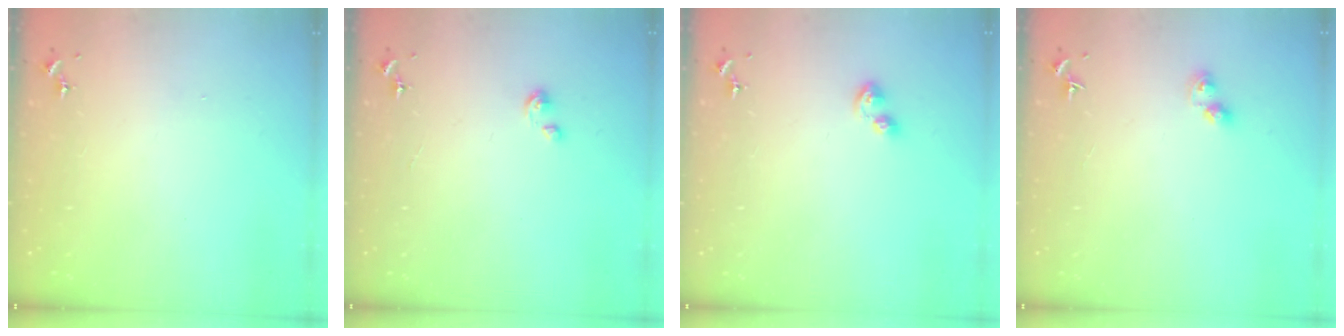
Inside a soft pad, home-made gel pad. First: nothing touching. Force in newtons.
{"total": 2.3, "press": 2.3, "slide": 0.2}
{"total": 5.1, "press": 5.0, "slide": 0.8}
{"total": 4.7, "press": 4.7, "slide": 0.4}